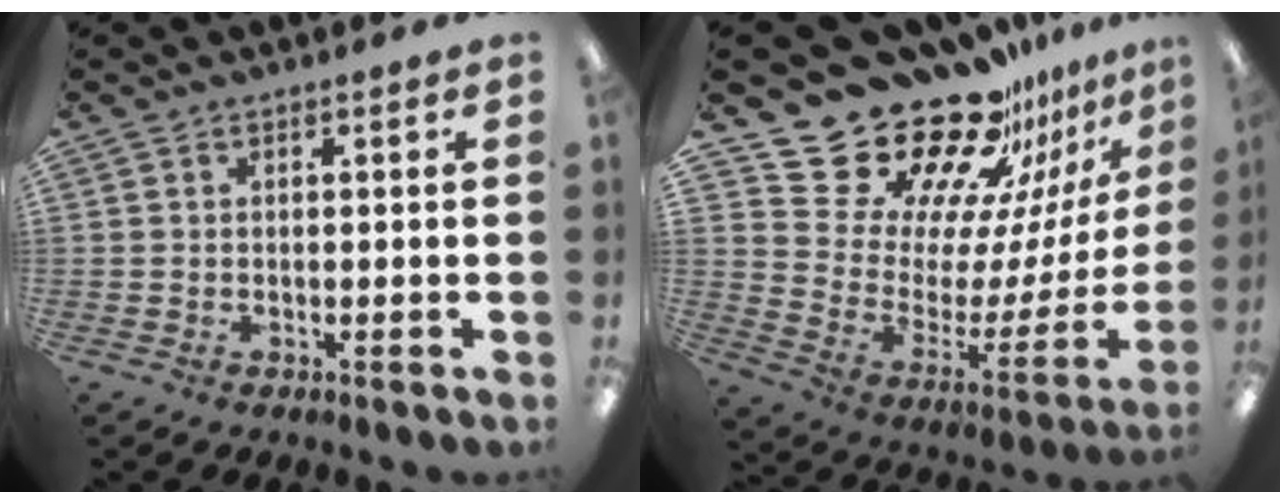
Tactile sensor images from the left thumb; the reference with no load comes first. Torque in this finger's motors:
{"motor_torque": [0.80, 0.84, 0.97, -1.80, 0.11]}